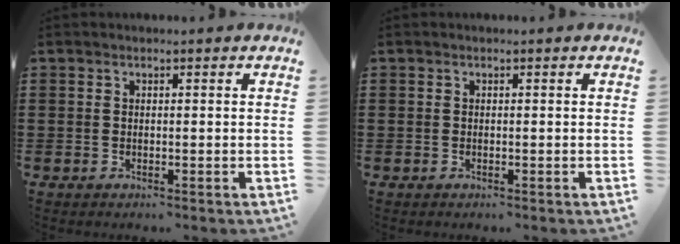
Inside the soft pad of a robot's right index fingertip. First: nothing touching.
{"total": 0.0}